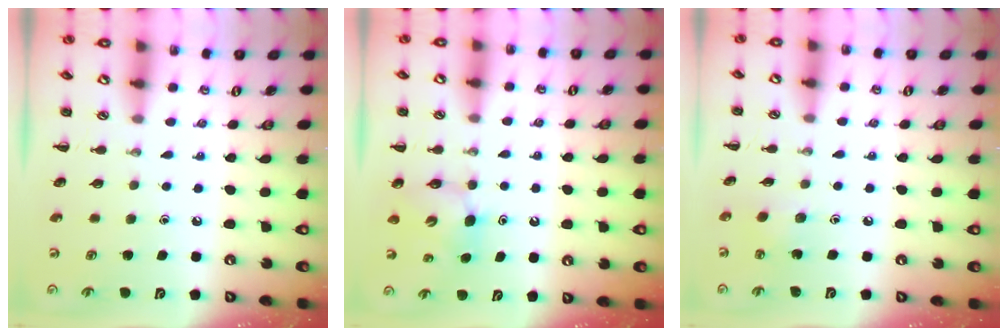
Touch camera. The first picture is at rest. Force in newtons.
{"total": 5.5, "press": 5.4, "slide": 0.7}
{"total": 3.0, "press": 2.8, "slide": 0.9}